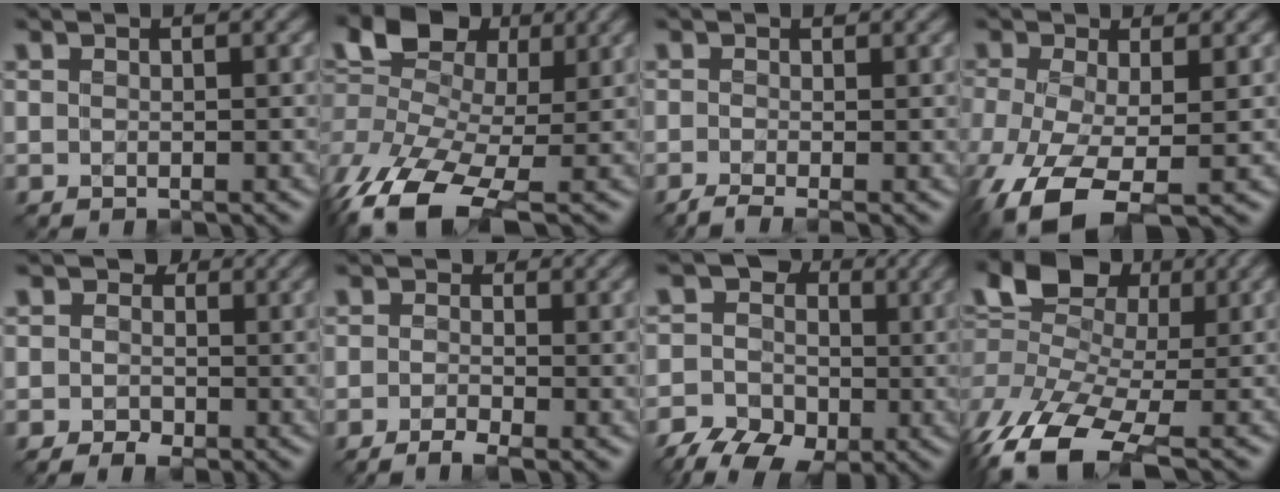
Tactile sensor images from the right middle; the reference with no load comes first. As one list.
[{"total": 12.0, "force": [-2.4, 7.8, 8.8], "torque": [-0.189, 0.004, -0.053]}, {"total": 2.2, "force": [-0.9, 0.6, 1.9], "torque": [-0.031, 0.002, -0.029]}, {"total": 8.1, "force": [-3.5, 3.2, 6.6], "torque": [-0.149, -0.016, -0.071]}, {"total": 2.3, "force": [0.2, 1.9, 1.2], "torque": [-0.005, 0.006, -0.005]}, {"total": 1.8, "force": [-0.6, 0.8, 1.5], "torque": [-0.030, 0.004, -0.018]}, {"total": 9.1, "force": [-2.8, 7.3, 4.6], "torque": [-0.049, -0.005, -0.054]}, {"total": 13.3, "force": [-2.9, 8.7, 9.7], "torque": [-0.185, 0.014, -0.056]}]